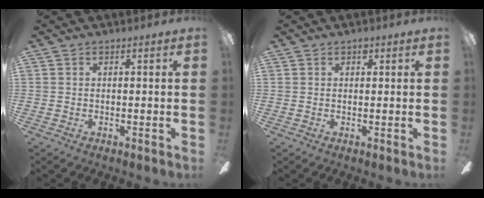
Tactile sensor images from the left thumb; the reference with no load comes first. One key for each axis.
{"total": 1.2, "fx": 0.7, "fy": 0.7, "fz": 0.5, "tx": -0.002, "ty": 0.000, "tz": 0.011}